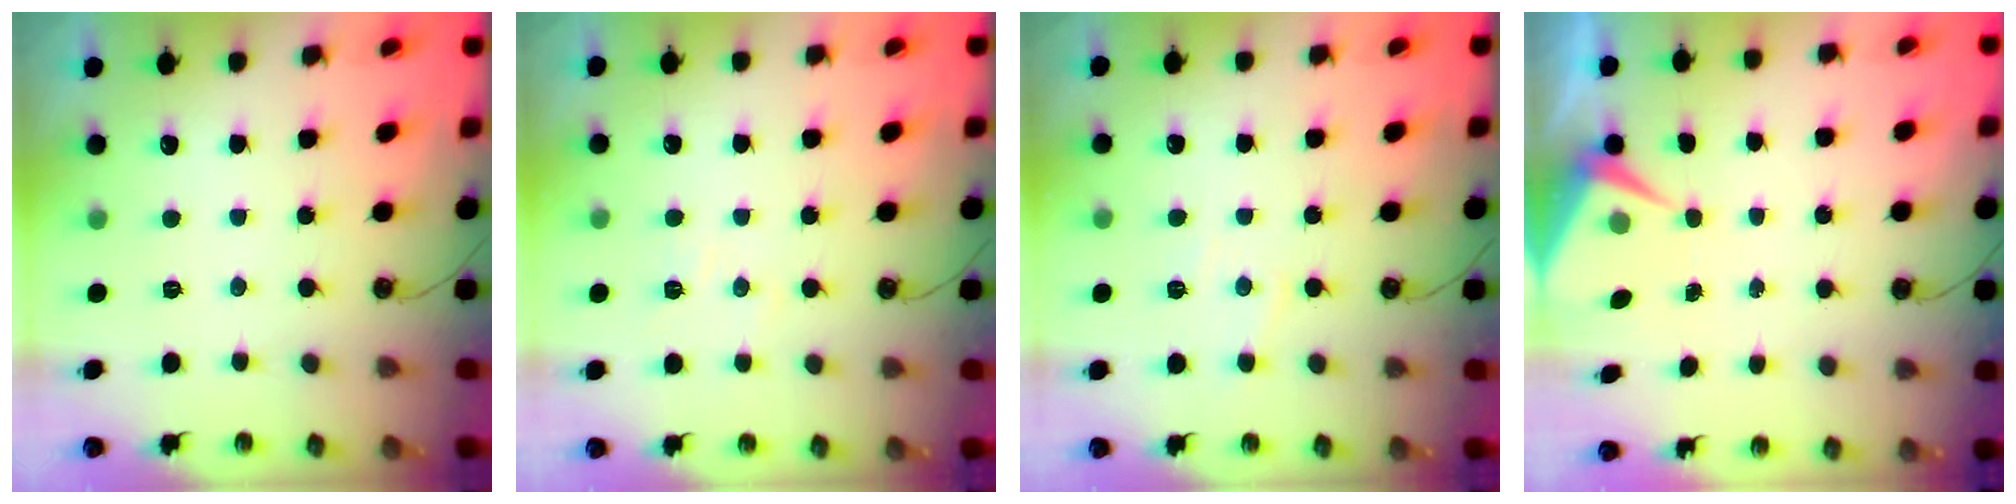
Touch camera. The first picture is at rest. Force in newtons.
{"total": 7.7, "press": 7.6, "slide": 0.7}
{"total": 5.7, "press": 5.6, "slide": 0.8}
{"total": 7.3, "press": 7.2, "slide": 0.6}